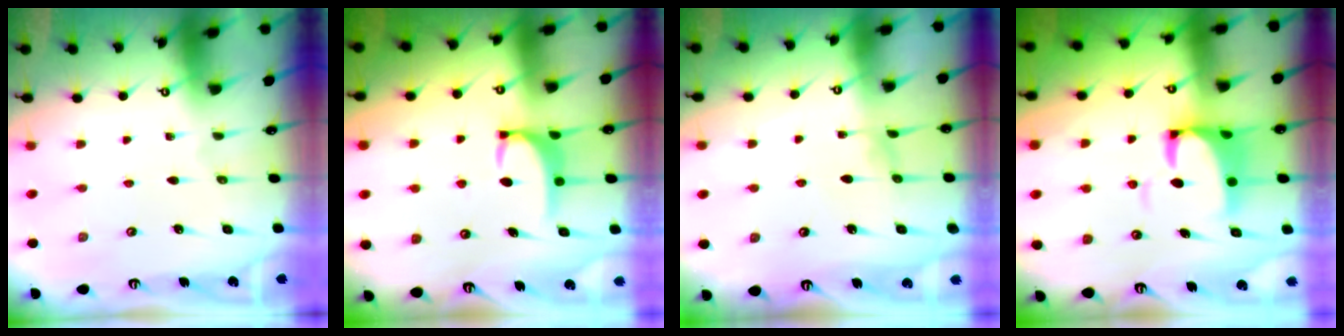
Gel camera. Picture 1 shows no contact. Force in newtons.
{"total": 3.4, "press": 3.4, "slide": 0.4}
{"total": 0.7, "press": 0.4, "slide": 0.5}
{"total": 5.8, "press": 5.7, "slide": 1.3}